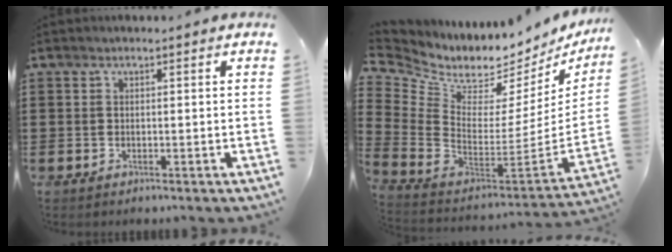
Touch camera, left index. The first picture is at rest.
{"total": 3.3, "force": [2.7, 1.8, 0.5], "torque": [-0.043, -0.054, 0.041]}